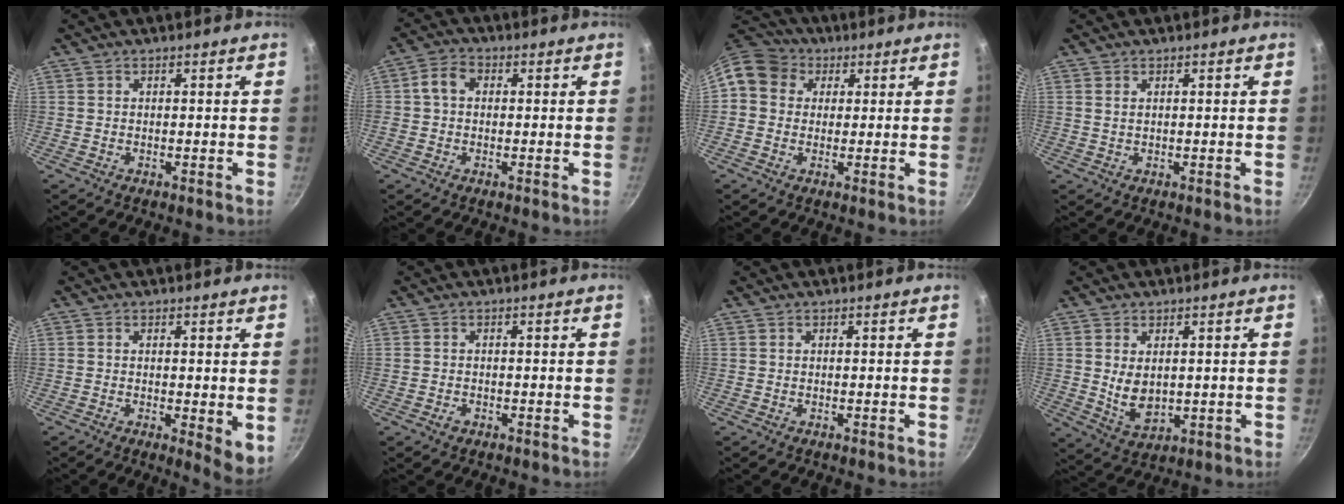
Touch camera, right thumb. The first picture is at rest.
{"total": 4.3, "force": [0.5, 3.4, 2.6], "torque": [-0.041, 0.011, -0.003]}
{"total": 9.5, "force": [2.6, 8.2, 4.0], "torque": [-0.052, 0.017, 0.028]}
{"total": 0.9, "force": [0.5, 0.4, 0.6], "torque": [-0.011, -0.001, 0.009]}
{"total": 5.7, "force": [0.1, 1.9, 5.3], "torque": [-0.065, -0.014, 0.001]}
{"total": 1.5, "force": [-0.8, 1.0, 0.7], "torque": [-0.012, 0.004, -0.013]}
{"total": 0.0}
{"total": 6.6, "force": [0.9, 4.2, 5.0], "torque": [-0.083, -0.018, 0.033]}